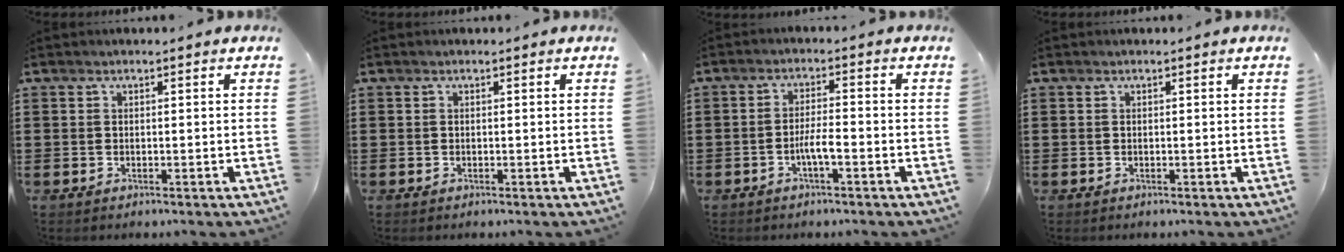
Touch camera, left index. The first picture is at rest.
{"total": 0.0}
{"total": 3.5, "force": [-1.5, 0.6, 3.2], "torque": [-0.063, 0.002, -0.029]}
{"total": 0.0}